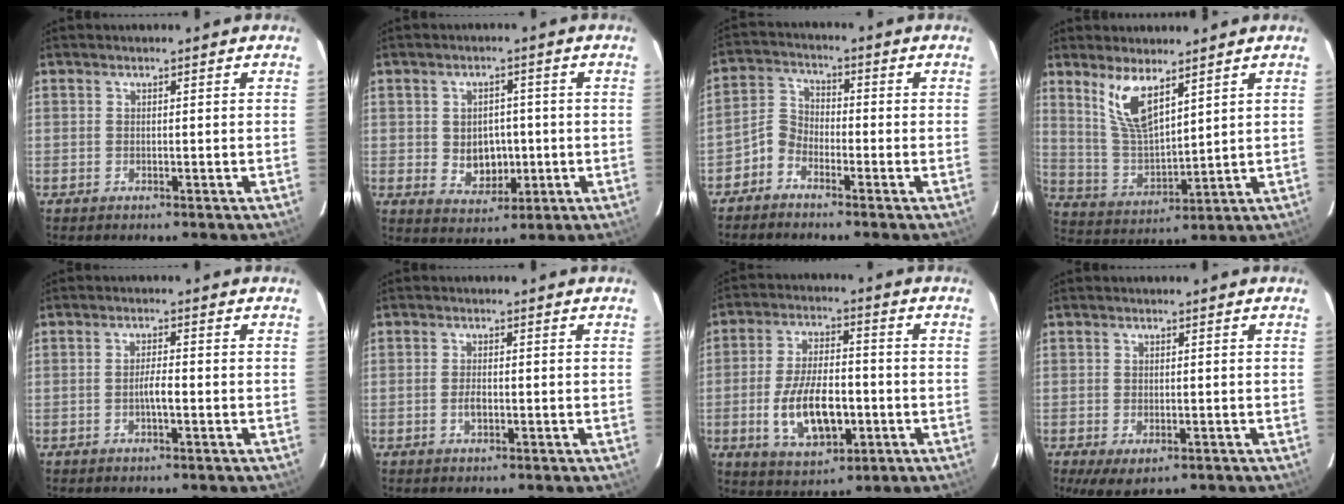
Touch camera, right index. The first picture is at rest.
{"total": 6.5, "force": [-0.5, 5.3, 3.7], "torque": [-0.068, 0.002, 0.009]}
{"total": 4.2, "force": [-3.0, 2.8, 1.1], "torque": [-0.024, 0.018, -0.070]}
{"total": 9.1, "force": [5.7, 2.8, 6.6], "torque": [-0.130, -0.006, 0.126]}
{"total": 2.4, "force": [-0.8, 0.3, 2.3], "torque": [-0.042, 0.003, -0.015]}
{"total": 2.1, "force": [-0.6, 1.1, 1.7], "torque": [-0.033, 0.001, -0.011]}
{"total": 13.0, "force": [-3.3, 6.3, 10.9], "torque": [-0.215, -0.002, -0.045]}
{"total": 4.8, "force": [-2.1, 2.6, 3.4], "torque": [-0.063, -0.020, -0.026]}